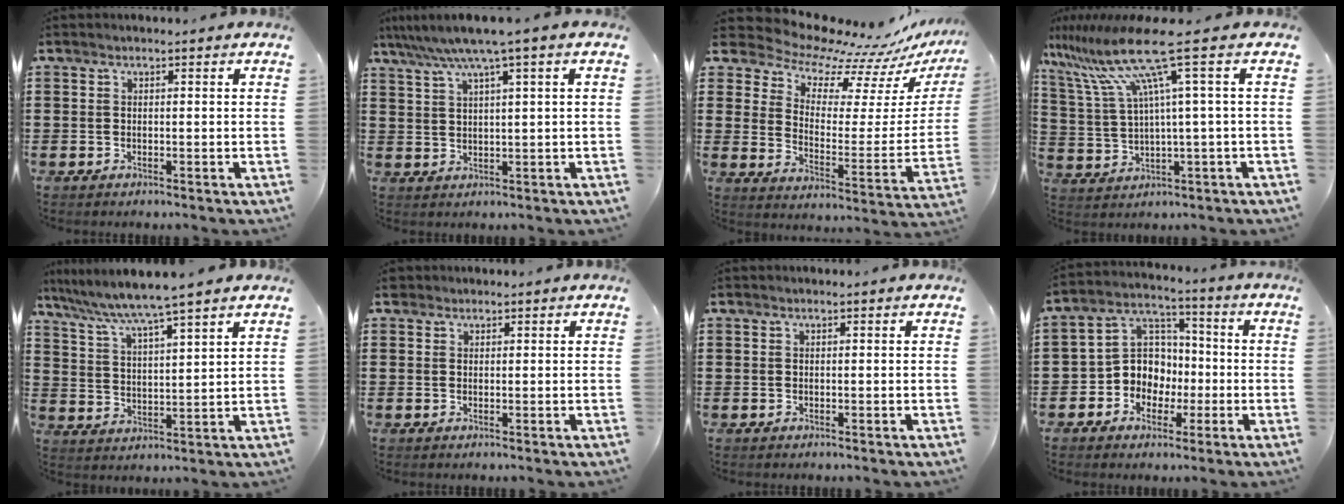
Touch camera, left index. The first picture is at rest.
{"total": 5.0, "force": [2.9, -0.3, 4.0], "torque": [-0.085, -0.008, 0.047]}
{"total": 10.0, "force": [9.0, 3.2, 3.1], "torque": [-0.077, -0.082, 0.148]}
{"total": 11.5, "force": [5.2, 0.5, 10.2], "torque": [-0.241, -0.028, 0.071]}
{"total": 5.7, "force": [4.9, -1.0, 2.6], "torque": [-0.071, -0.033, 0.079]}
{"total": 1.1, "force": [0.9, 0.7, 0.1], "torque": [-0.005, 0.006, 0.016]}
{"total": 0.0}
{"total": 7.2, "force": [-2.1, 6.7, 1.8], "torque": [-0.065, 0.007, -0.042]}